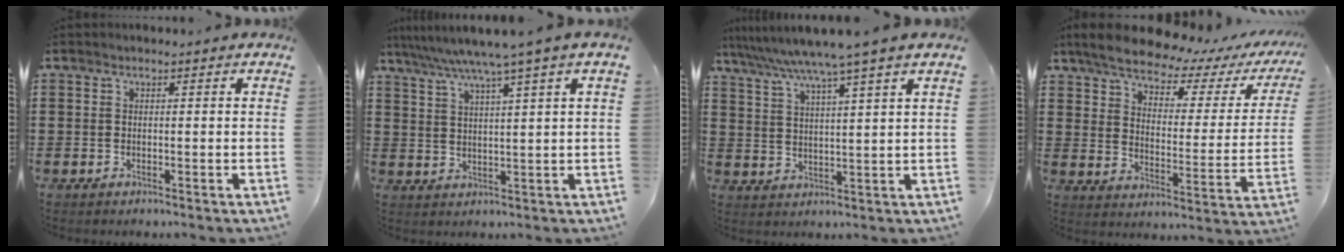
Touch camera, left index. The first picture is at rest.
{"total": 5.6, "force": [4.1, -1.1, 3.6], "torque": [-0.084, -0.022, 0.065]}
{"total": 6.4, "force": [5.2, -1.5, 3.4], "torque": [-0.084, -0.030, 0.084]}
{"total": 6.2, "force": [5.6, 1.4, 2.5], "torque": [-0.079, -0.032, 0.093]}